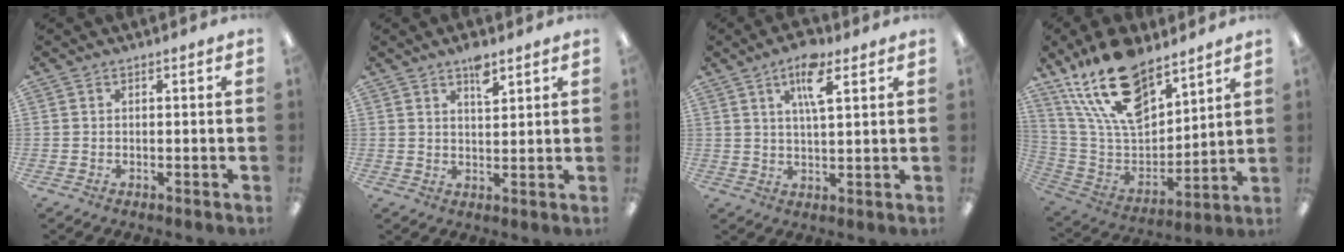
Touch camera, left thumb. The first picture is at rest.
{"total": 4.8, "force": [3.4, 1.7, 2.9], "torque": [-0.039, -0.016, 0.056]}
{"total": 8.3, "force": [4.6, 2.7, 6.4], "torque": [-0.105, -0.006, 0.073]}
{"total": 21.6, "force": [14.4, 10.5, 12.2], "torque": [-0.247, -0.073, 0.257]}